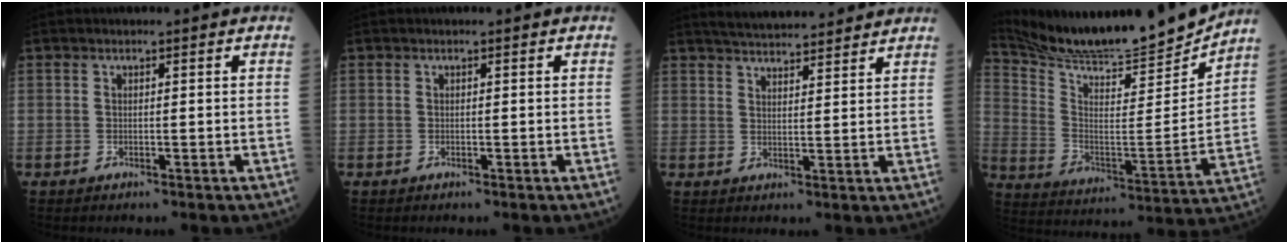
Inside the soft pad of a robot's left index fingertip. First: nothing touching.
{"total": 0.0}
{"total": 11.4, "force": [10.6, 1.6, 3.9], "torque": [-0.060, 0.018, 0.148]}
{"total": 20.0, "force": [19.0, 0.3, 6.0], "torque": [-0.123, -0.055, 0.301]}